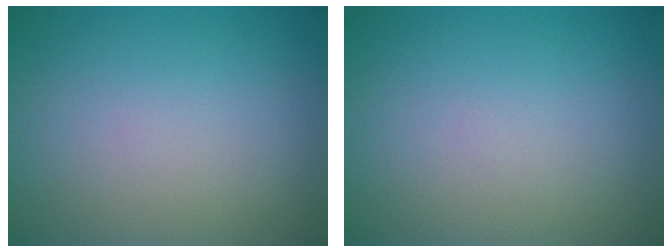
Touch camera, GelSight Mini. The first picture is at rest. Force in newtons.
{"total": 0.0}